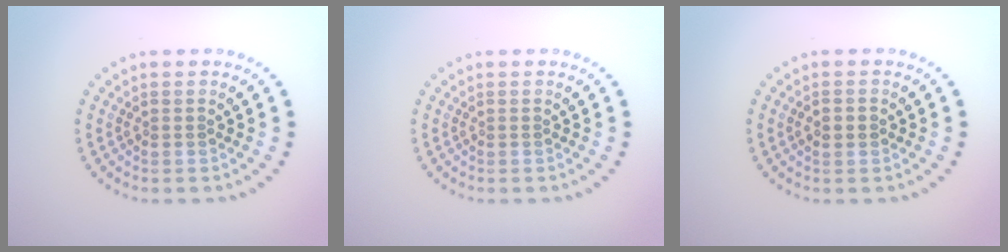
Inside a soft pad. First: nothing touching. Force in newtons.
{"total": 0.0}
{"total": 1.7, "press": 1.7, "slide": 0.1}